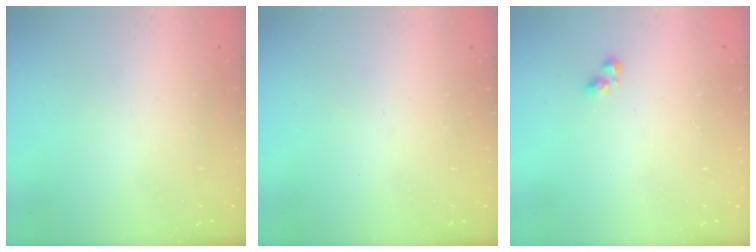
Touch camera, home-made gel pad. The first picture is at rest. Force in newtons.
{"total": 0.0}
{"total": 3.2, "press": 3.2, "slide": 0.3}